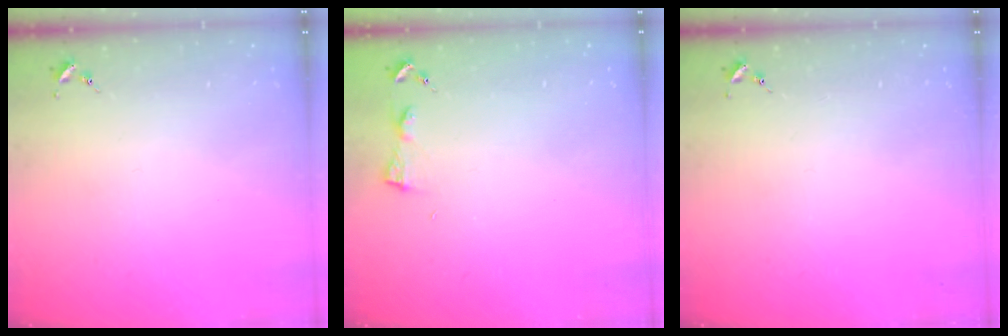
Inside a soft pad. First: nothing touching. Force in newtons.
{"total": 3.2, "press": 3.1, "slide": 0.3}
{"total": 0.0}